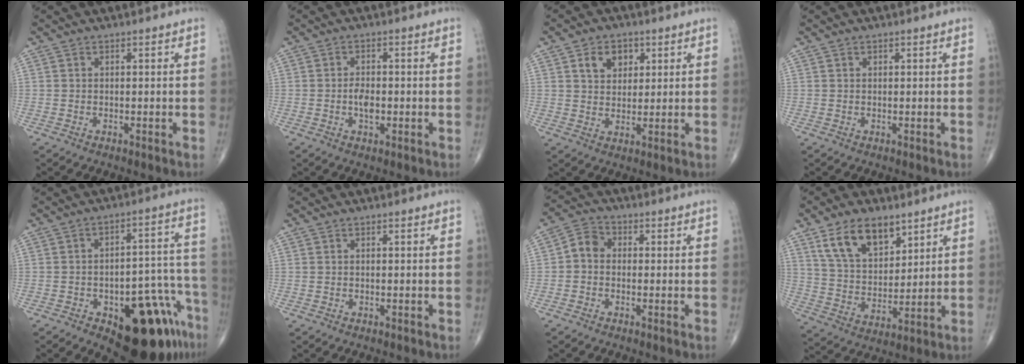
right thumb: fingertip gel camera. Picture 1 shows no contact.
{"total": 3.1, "force": [-0.6, 1.7, 2.5], "torque": [-0.039, 0.002, -0.013]}
{"total": 6.2, "force": [2.6, 4.5, 3.4], "torque": [-0.027, -0.010, 0.042]}
{"total": 0.0}
{"total": 19.3, "force": [-10.3, 7.9, 14.3], "torque": [-0.119, 0.082, -0.128]}
{"total": 0.0}
{"total": 4.2, "force": [-0.4, 3.4, 2.4], "torque": [-0.030, 0.012, -0.023]}
{"total": 12.5, "force": [7.4, 6.8, 7.4], "torque": [-0.108, -0.036, 0.146]}